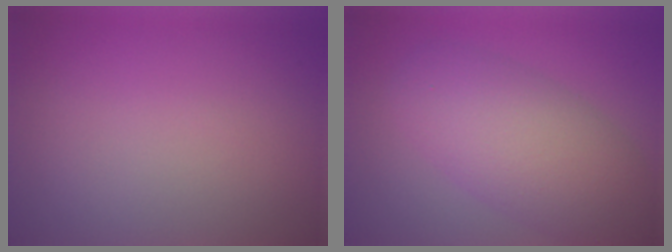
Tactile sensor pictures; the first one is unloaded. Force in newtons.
{"total": 7.1, "press": 7.1, "slide": 0.2}